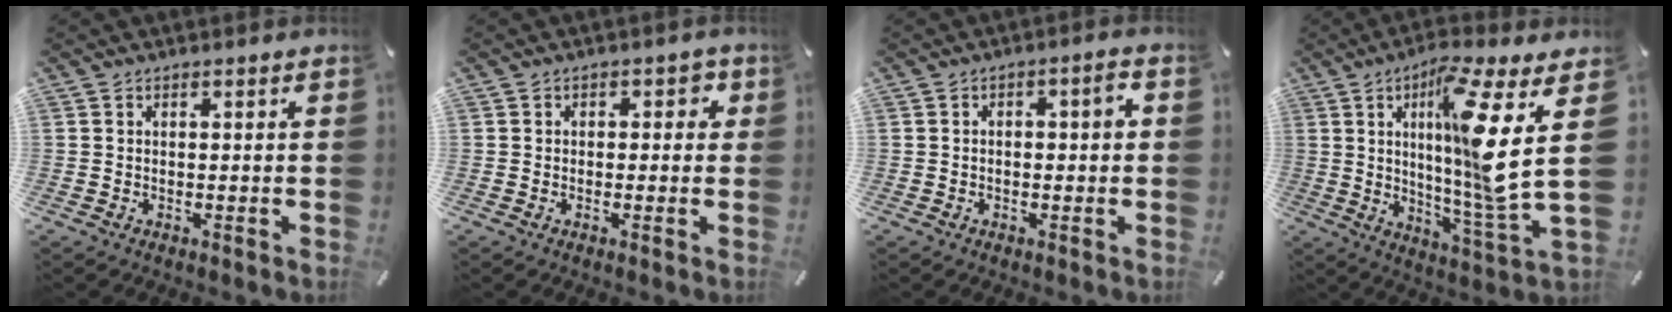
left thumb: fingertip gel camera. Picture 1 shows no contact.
{"total": 2.3, "force": [-0.4, 2.0, 1.0], "torque": [-0.005, 0.007, -0.014]}
{"total": 3.4, "force": [-0.2, 1.3, 3.1], "torque": [-0.048, 0.013, -0.009]}
{"total": 17.4, "force": [5.0, 1.0, 16.7], "torque": [-0.274, -0.034, 0.058]}